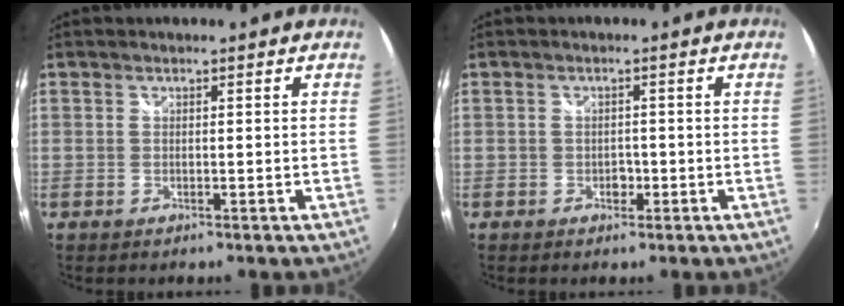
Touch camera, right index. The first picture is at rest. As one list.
[{"total": 1.9, "force": [-0.8, 1.5, 0.7], "torque": [-0.012, 0.000, -0.010]}]